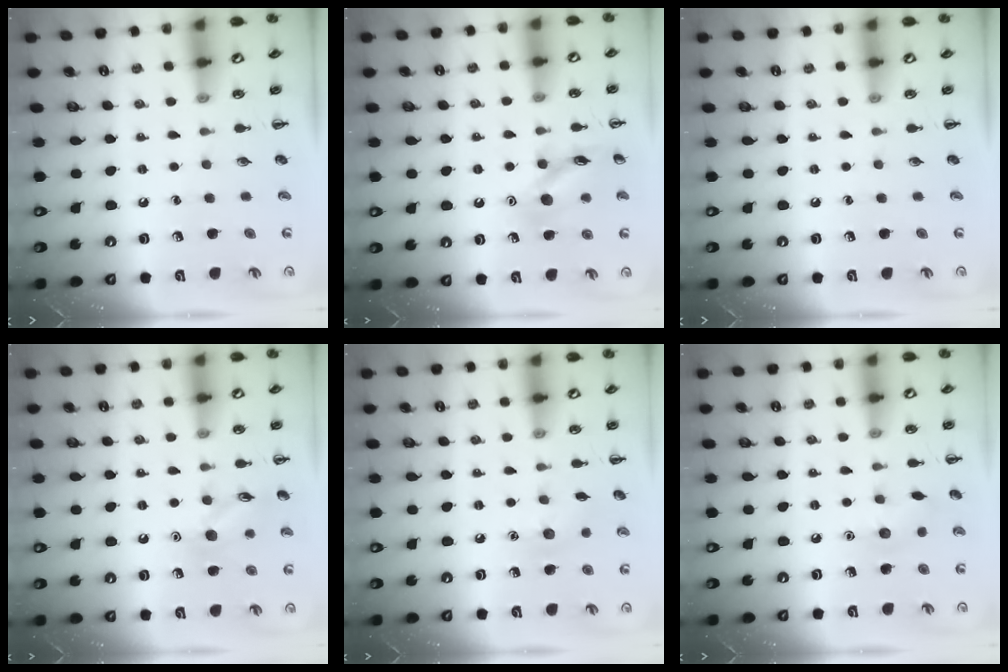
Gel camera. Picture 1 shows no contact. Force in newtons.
{"total": 12.3, "press": 12.3, "slide": 0.7}
{"total": 0.0}
{"total": 9.8, "press": 9.8, "slide": 0.6}
{"total": 6.6, "press": 6.4, "slide": 1.5}
{"total": 7.0, "press": 6.9, "slide": 1.3}